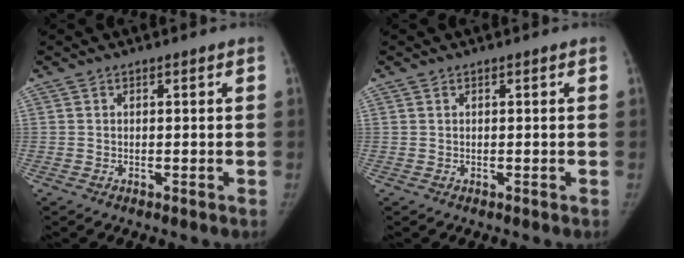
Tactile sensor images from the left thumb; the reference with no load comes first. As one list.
[{"total": 0.0}]